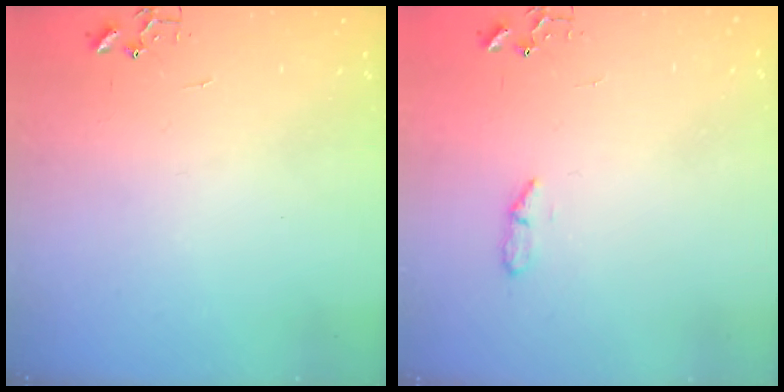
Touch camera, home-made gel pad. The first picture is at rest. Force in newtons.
{"total": 4.5, "press": 4.4, "slide": 0.6}